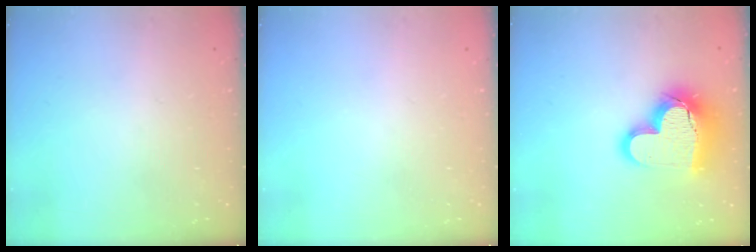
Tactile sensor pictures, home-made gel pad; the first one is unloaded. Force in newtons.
{"total": 0.0}
{"total": 18.3, "press": 18.2, "slide": 1.4}